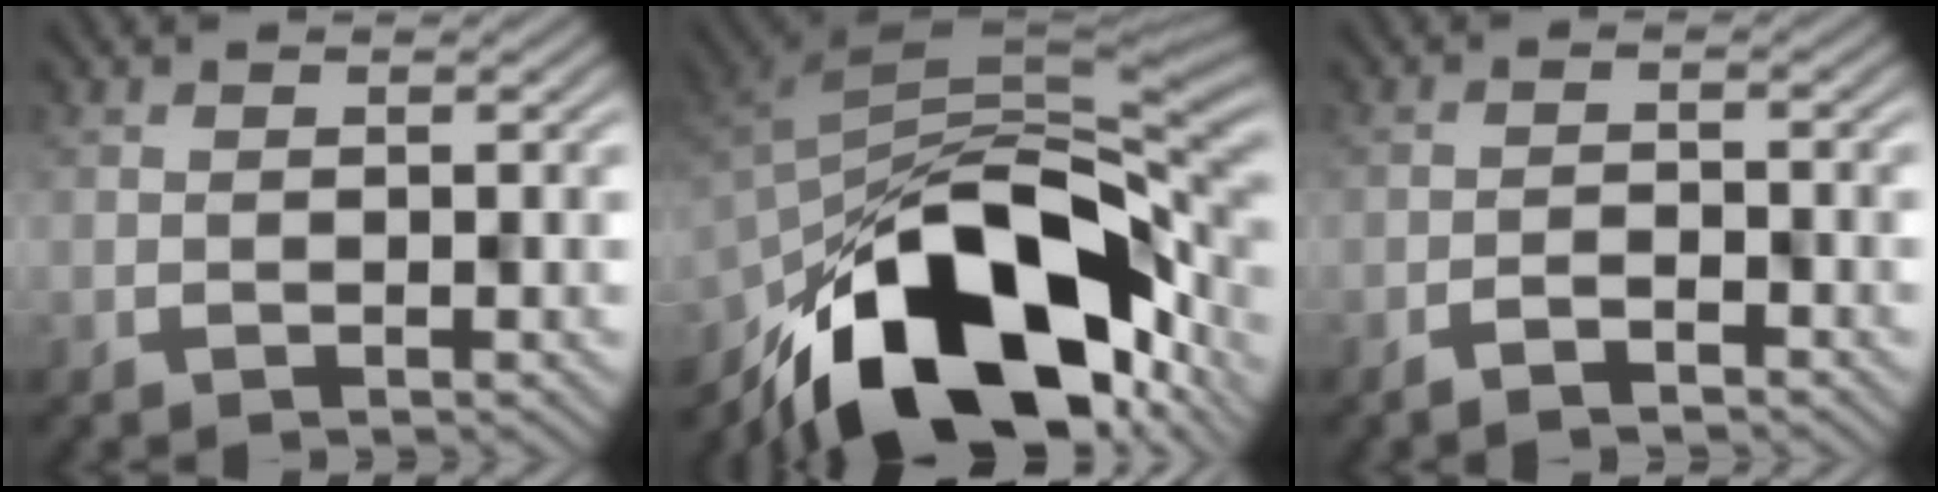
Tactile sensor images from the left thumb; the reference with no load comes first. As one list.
[{"total": 16.7, "force": [-9.9, 8.3, 10.6], "torque": [-0.171, -0.022, -0.157]}, {"total": 1.9, "force": [-1.9, 0.2, 0.4], "torque": [-0.008, 0.000, -0.029]}]